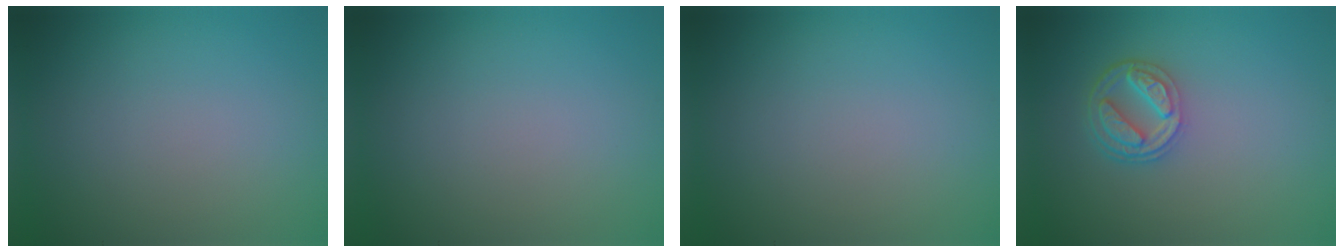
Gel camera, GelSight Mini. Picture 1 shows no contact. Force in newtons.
{"total": 0.0}
{"total": 0.0}
{"total": 4.0, "press": 3.1, "slide": 2.5}